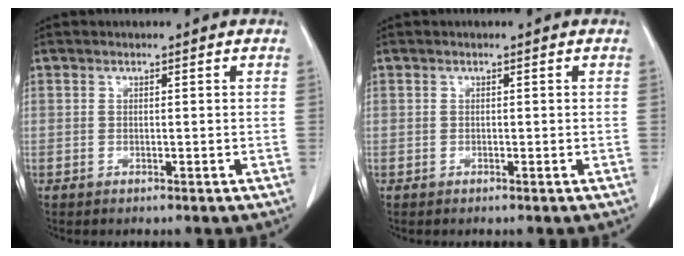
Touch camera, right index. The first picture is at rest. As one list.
[{"total": 0.0}]